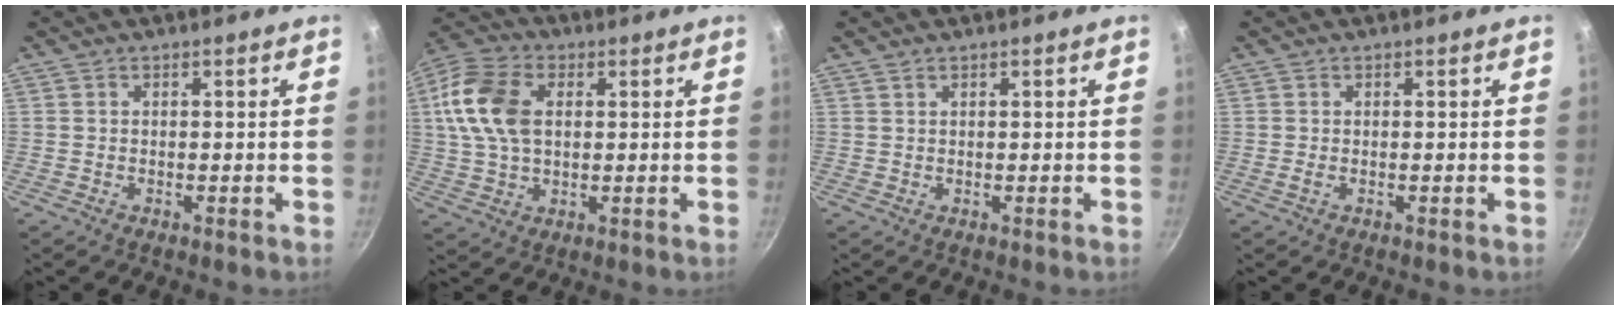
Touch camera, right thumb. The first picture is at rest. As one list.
[{"total": 13.1, "force": [2.4, 8.6, 9.6], "torque": [-0.177, 0.012, 0.036]}, {"total": 0.6, "force": [0.6, 0.1, 0.1], "torque": [-0.003, -0.004, 0.014]}, {"total": 0.5, "force": [-0.1, 0.3, 0.4], "torque": [-0.011, -0.001, -0.002]}]